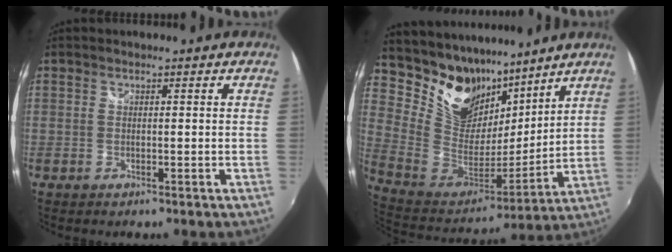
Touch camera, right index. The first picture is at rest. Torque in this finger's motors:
{"motor_torque": [-0.06, 0.58, 0.05, 0.01]}